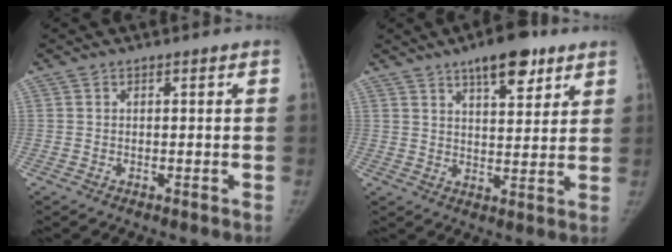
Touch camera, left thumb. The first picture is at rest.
{"total": 10.7, "force": [6.8, 4.2, 7.1], "torque": [-0.079, -0.033, 0.100]}